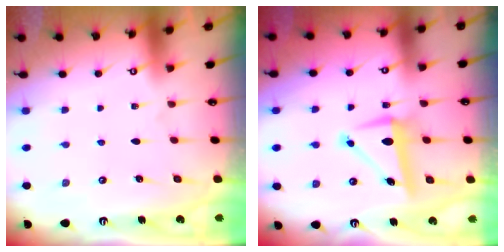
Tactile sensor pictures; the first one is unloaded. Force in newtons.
{"total": 9.1, "press": 8.9, "slide": 1.7}